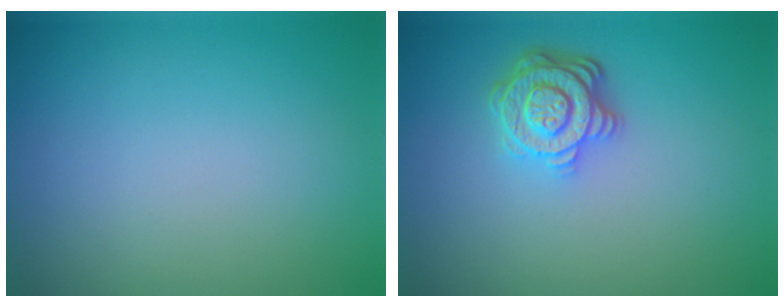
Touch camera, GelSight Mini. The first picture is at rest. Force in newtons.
{"total": 3.8, "press": 3.2, "slide": 1.9}